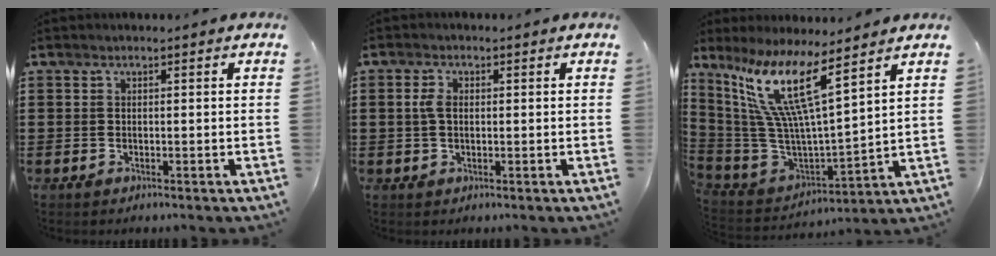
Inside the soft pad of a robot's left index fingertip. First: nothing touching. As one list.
[{"total": 2.7, "force": [0.3, 1.7, 2.1], "torque": [-0.052, 0.005, 0.001]}, {"total": 13.6, "force": [8.2, 1.9, 10.7], "torque": [-0.257, -0.063, 0.134]}]